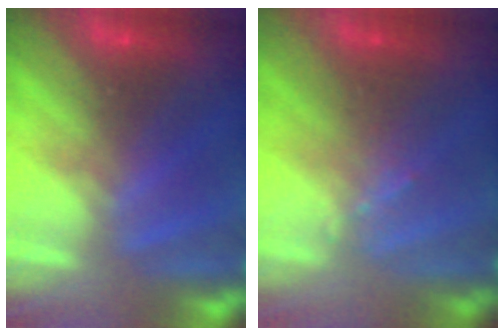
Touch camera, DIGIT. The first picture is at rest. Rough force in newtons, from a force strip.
{"total": 1.1}